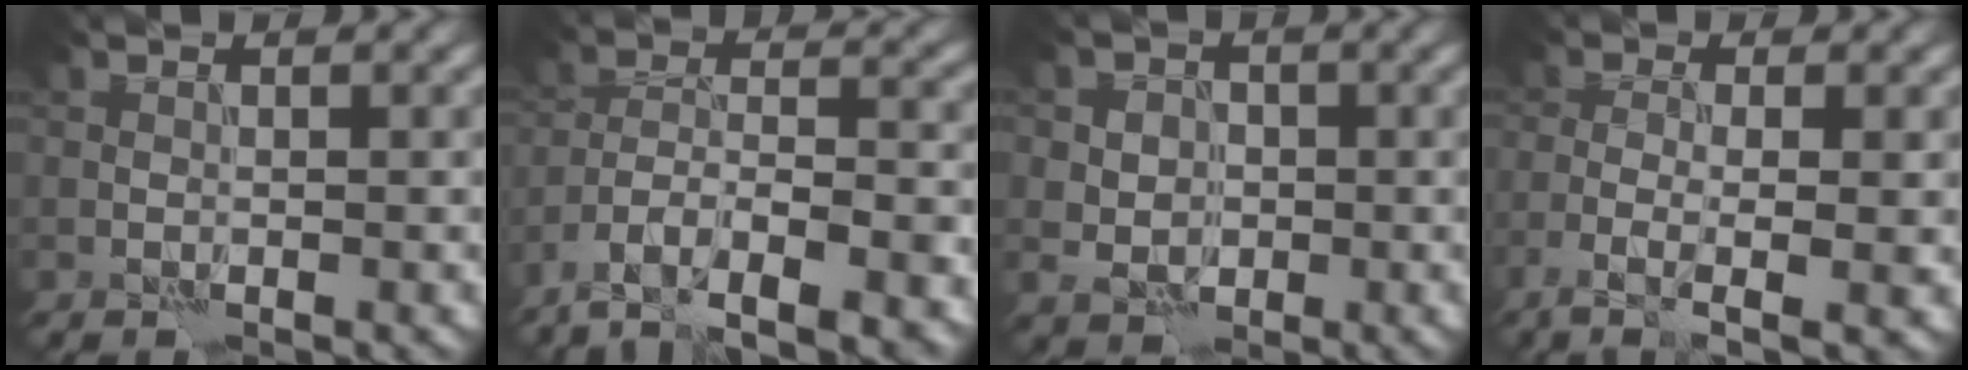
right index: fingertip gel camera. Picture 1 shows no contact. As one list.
[{"total": 8.8, "force": [-6.9, 2.4, 4.9], "torque": [-0.071, -0.003, -0.117]}, {"total": 3.7, "force": [0.0, 3.4, 1.6], "torque": [-0.010, 0.011, -0.018]}, {"total": 3.7, "force": [-1.5, 0.7, 3.3], "torque": [-0.059, -0.004, -0.032]}]